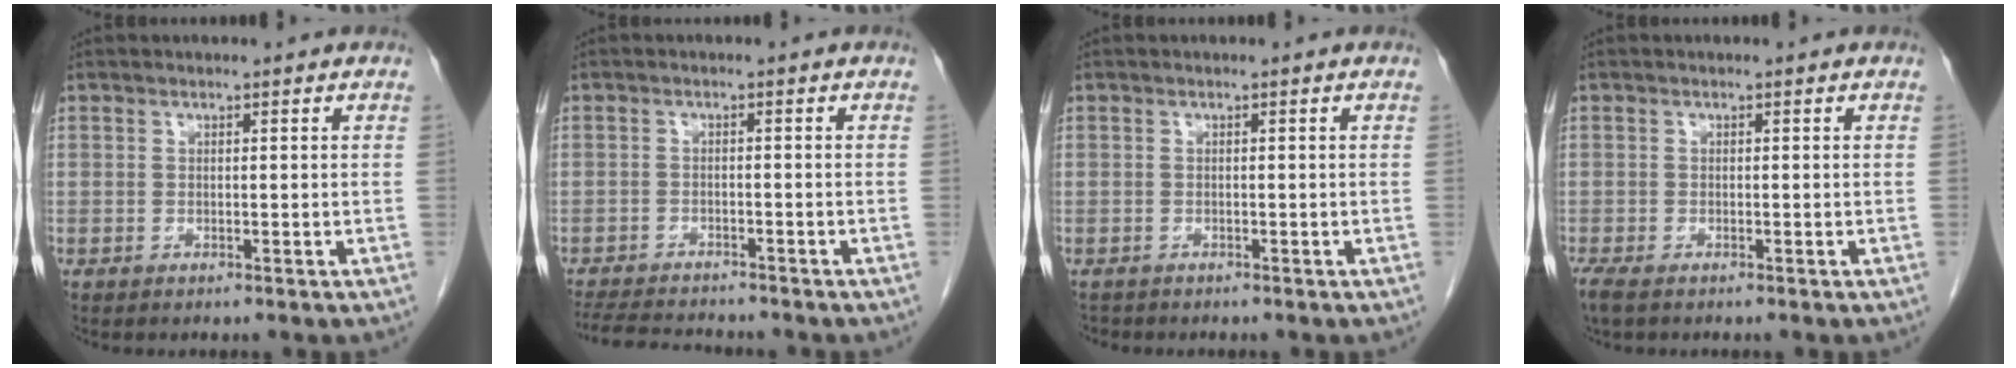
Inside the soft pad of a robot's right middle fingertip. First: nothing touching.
{"total": 8.8, "force": [-8.1, 1.4, 2.9], "torque": [-0.049, -0.006, -0.125]}
{"total": 1.0, "force": [-1.0, 0.4, 0.0], "torque": [-0.009, -0.002, -0.017]}
{"total": 2.6, "force": [-1.9, 0.8, 1.5], "torque": [-0.039, -0.011, -0.031]}